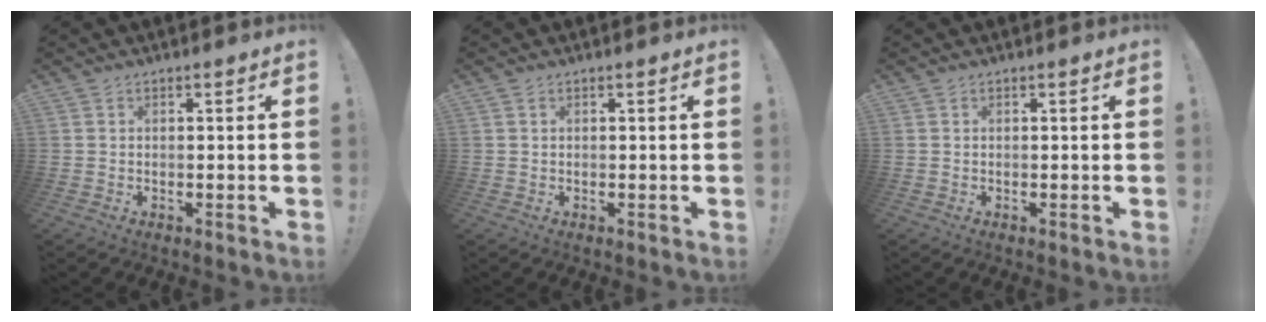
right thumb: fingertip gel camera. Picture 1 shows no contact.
{"total": 0.0}
{"total": 0.0}